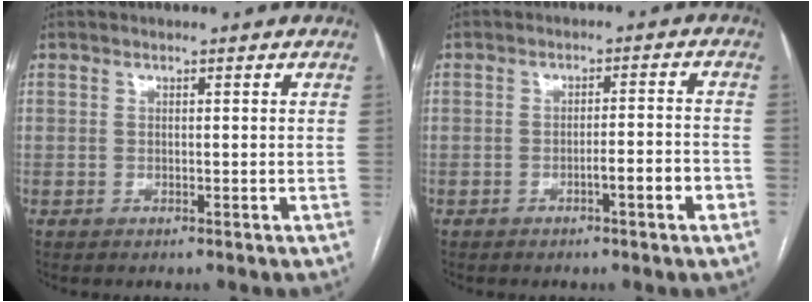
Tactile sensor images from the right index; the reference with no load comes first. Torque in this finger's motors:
{"motor_torque": [0.74, -0.25, 0.13, 0.04]}